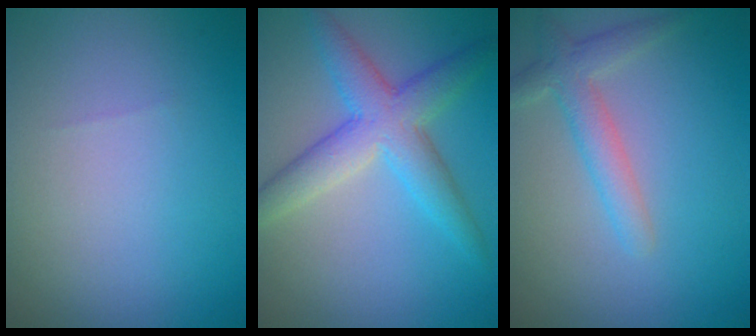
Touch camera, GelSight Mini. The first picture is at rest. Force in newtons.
{"total": 5.6, "press": 5.6, "slide": 0.2}
{"total": 2.8, "press": 2.8, "slide": 0.3}